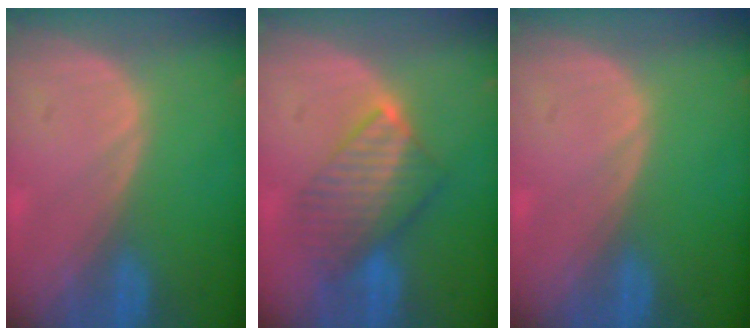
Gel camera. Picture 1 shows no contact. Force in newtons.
{"total": 7.3, "press": 7.1, "slide": 1.8}
{"total": 0.0}